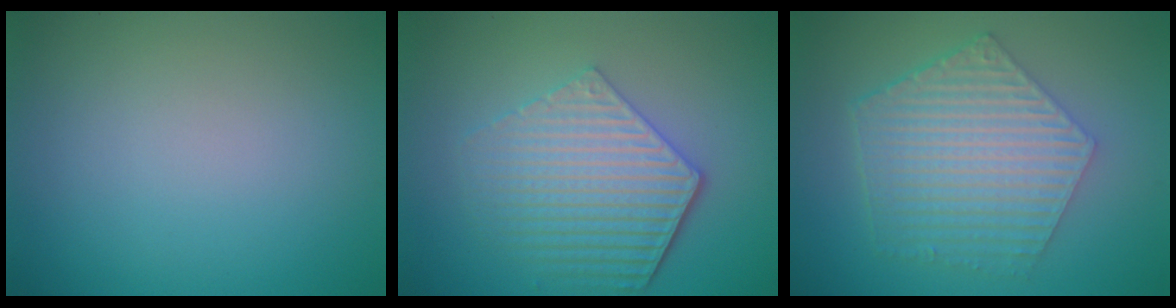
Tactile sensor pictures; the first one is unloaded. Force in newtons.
{"total": 5.8, "press": 4.4, "slide": 3.8}
{"total": 6.4, "press": 4.6, "slide": 4.5}